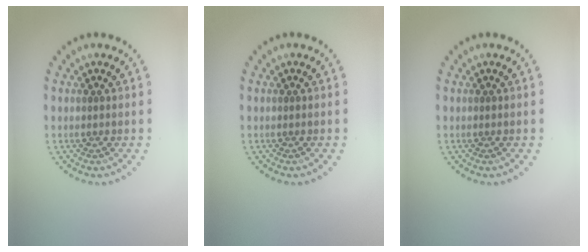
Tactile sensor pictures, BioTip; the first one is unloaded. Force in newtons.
{"total": 0.0}
{"total": 0.0}